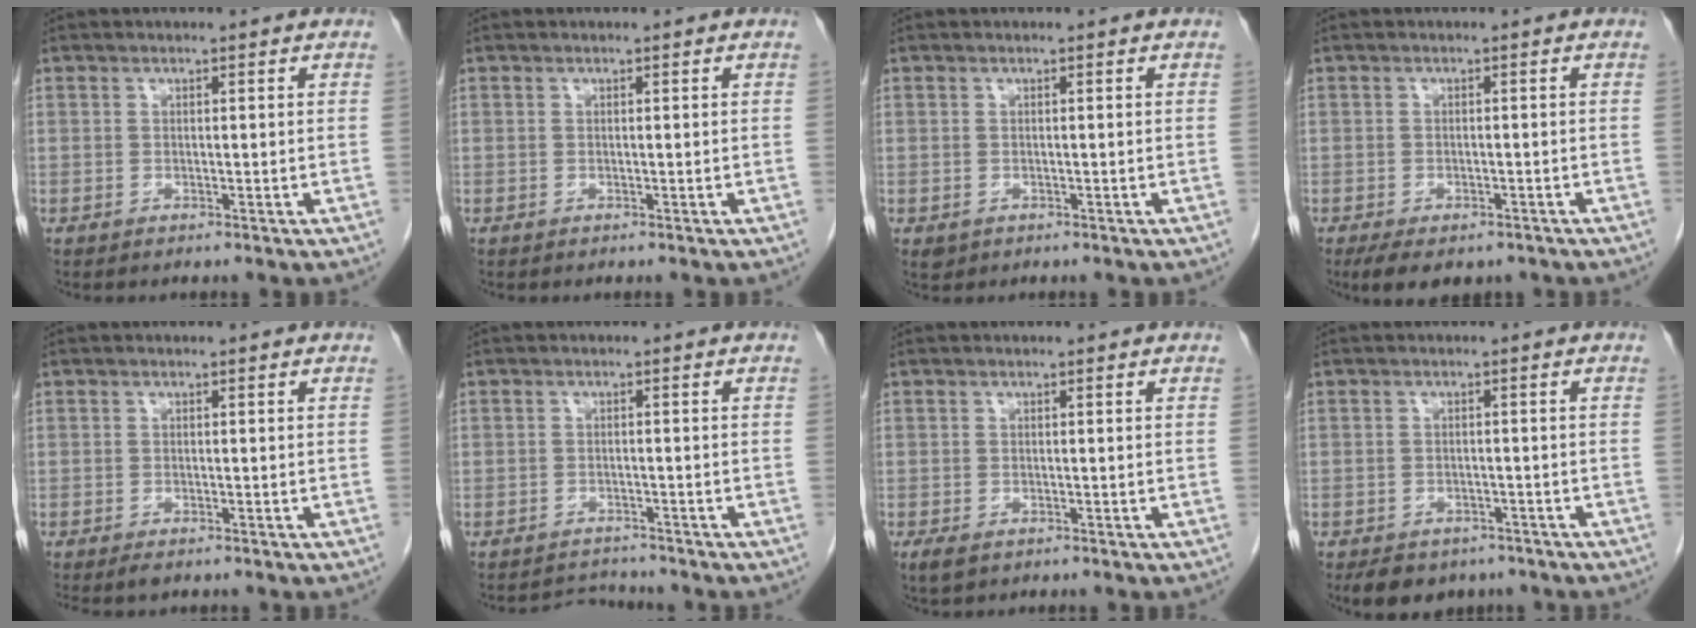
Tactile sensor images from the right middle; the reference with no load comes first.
{"total": 0.0}
{"total": 0.9, "force": [-0.3, 0.8, 0.3], "torque": [-0.008, 0.002, 0.002]}
{"total": 6.9, "force": [-5.0, 3.1, 3.5], "torque": [-0.051, -0.008, -0.068]}
{"total": 1.5, "force": [-1.1, 0.5, 0.8], "torque": [-0.014, -0.003, -0.014]}
{"total": 2.5, "force": [-2.3, 0.3, -1.0], "torque": [0.009, -0.009, -0.037]}
{"total": 2.0, "force": [-1.1, 1.0, 1.3], "torque": [-0.028, -0.004, -0.012]}
{"total": 6.9, "force": [-5.2, 3.8, 2.2], "torque": [-0.031, 0.002, -0.068]}